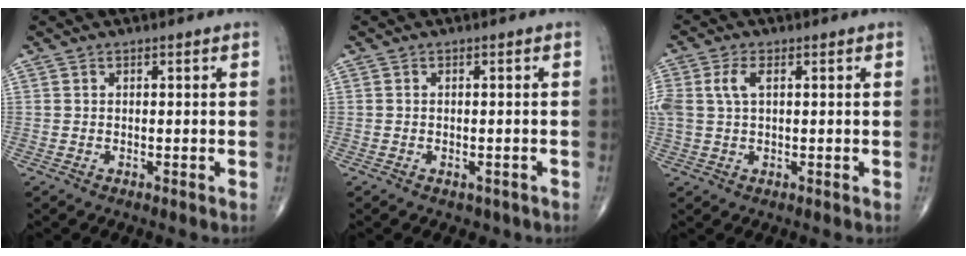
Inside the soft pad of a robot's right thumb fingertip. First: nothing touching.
{"total": 1.4, "force": [-0.8, 0.9, 0.7], "torque": [-0.010, 0.009, -0.004]}
{"total": 5.2, "force": [1.4, 2.7, 4.2], "torque": [-0.115, 0.015, 0.029]}